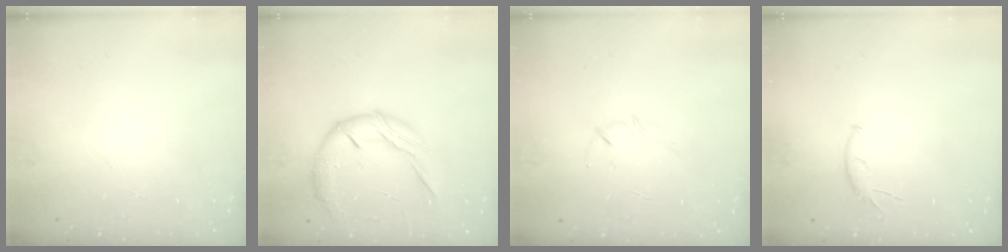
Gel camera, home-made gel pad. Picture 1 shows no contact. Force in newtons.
{"total": 13.4, "press": 13.4, "slide": 1.3}
{"total": 2.9, "press": 2.8, "slide": 0.6}
{"total": 6.7, "press": 6.6, "slide": 1.0}